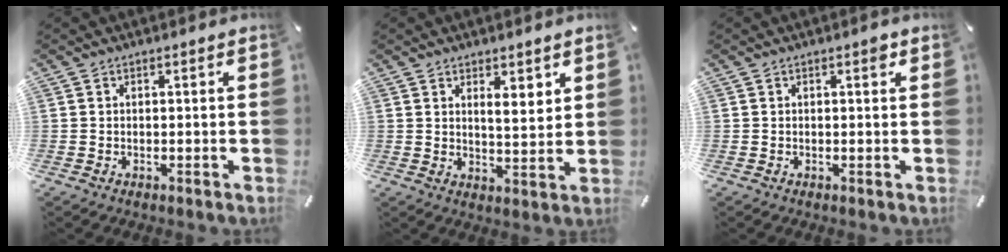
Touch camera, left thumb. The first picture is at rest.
{"total": 5.2, "force": [3.4, 2.2, 3.3], "torque": [-0.042, -0.026, 0.054]}
{"total": 1.2, "force": [0.5, 0.5, 1.0], "torque": [-0.012, 0.000, 0.007]}